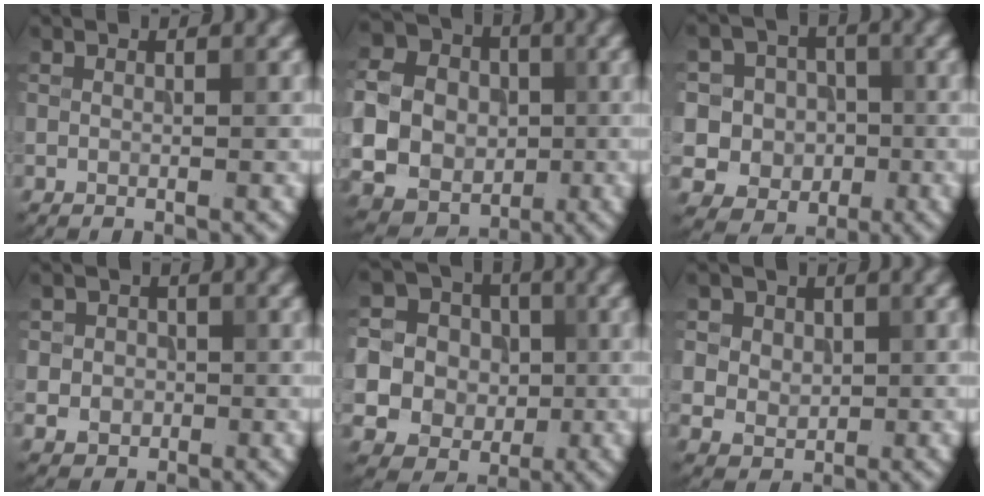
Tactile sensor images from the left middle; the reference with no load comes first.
{"total": 10.5, "force": [-1.0, 9.2, 4.9], "torque": [-0.117, -0.011, -0.032]}
{"total": 7.9, "force": [-0.3, 7.6, 2.2], "torque": [-0.042, 0.029, -0.031]}
{"total": 3.0, "force": [-0.3, 2.8, 1.0], "torque": [0.002, 0.003, -0.022]}
{"total": 11.0, "force": [-1.0, 10.4, 3.3], "torque": [-0.108, 0.013, -0.031]}
{"total": 5.8, "force": [2.2, 4.8, 2.5], "torque": [-0.049, 0.016, 0.025]}